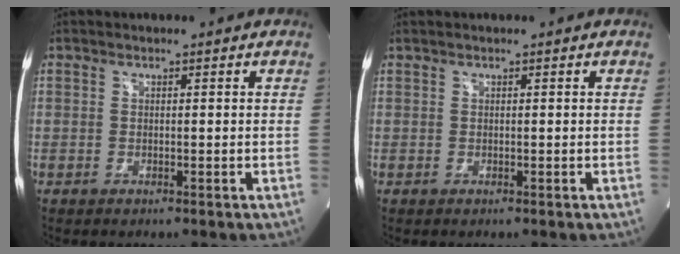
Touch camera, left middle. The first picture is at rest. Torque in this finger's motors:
{"motor_torque": [0.24, 0.05, -0.05, -0.01]}